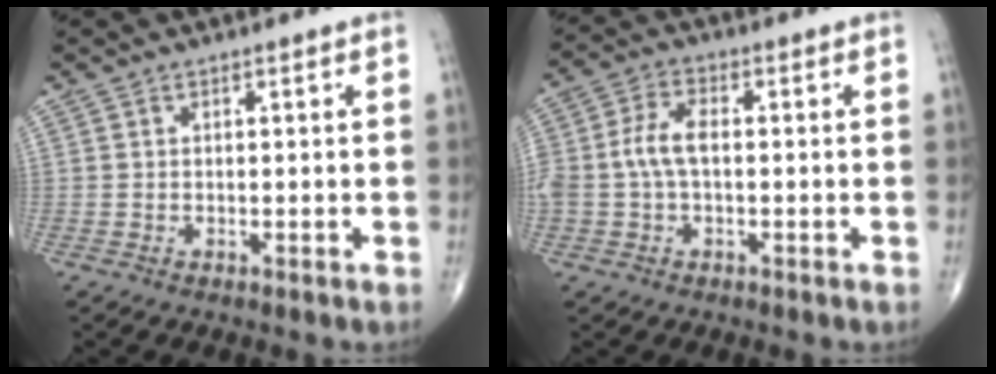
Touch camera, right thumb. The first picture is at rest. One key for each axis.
{"total": 6.6, "fx": -0.3, "fy": 3.9, "fz": 5.3, "tx": -0.121, "ty": 0.021, "tz": -0.008}